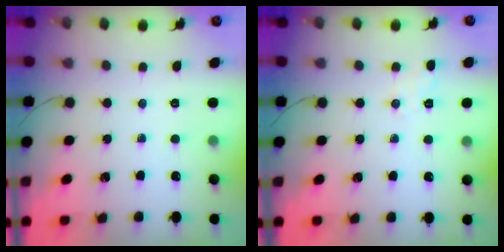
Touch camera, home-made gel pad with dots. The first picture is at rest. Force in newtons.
{"total": 1.4, "press": 0.7, "slide": 1.2}